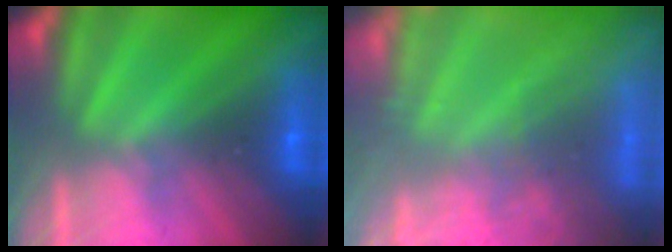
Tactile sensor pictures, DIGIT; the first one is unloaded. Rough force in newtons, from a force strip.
{"total": 7.0}